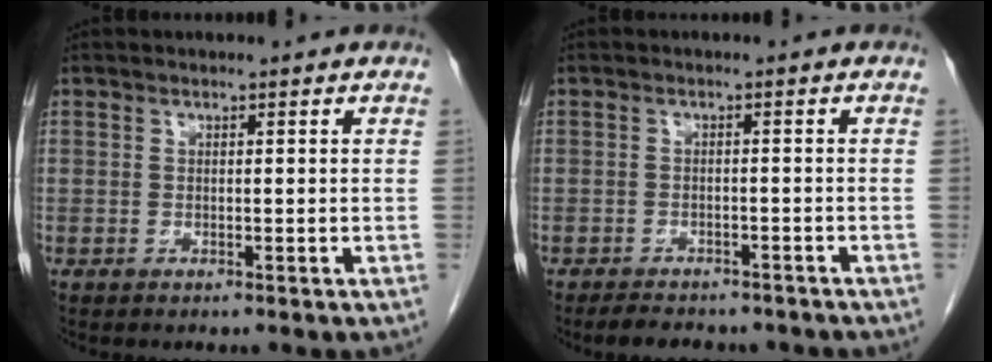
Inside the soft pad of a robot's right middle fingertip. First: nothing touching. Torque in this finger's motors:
{"motor_torque": [0.04, -0.01, 0.01, 0.00]}